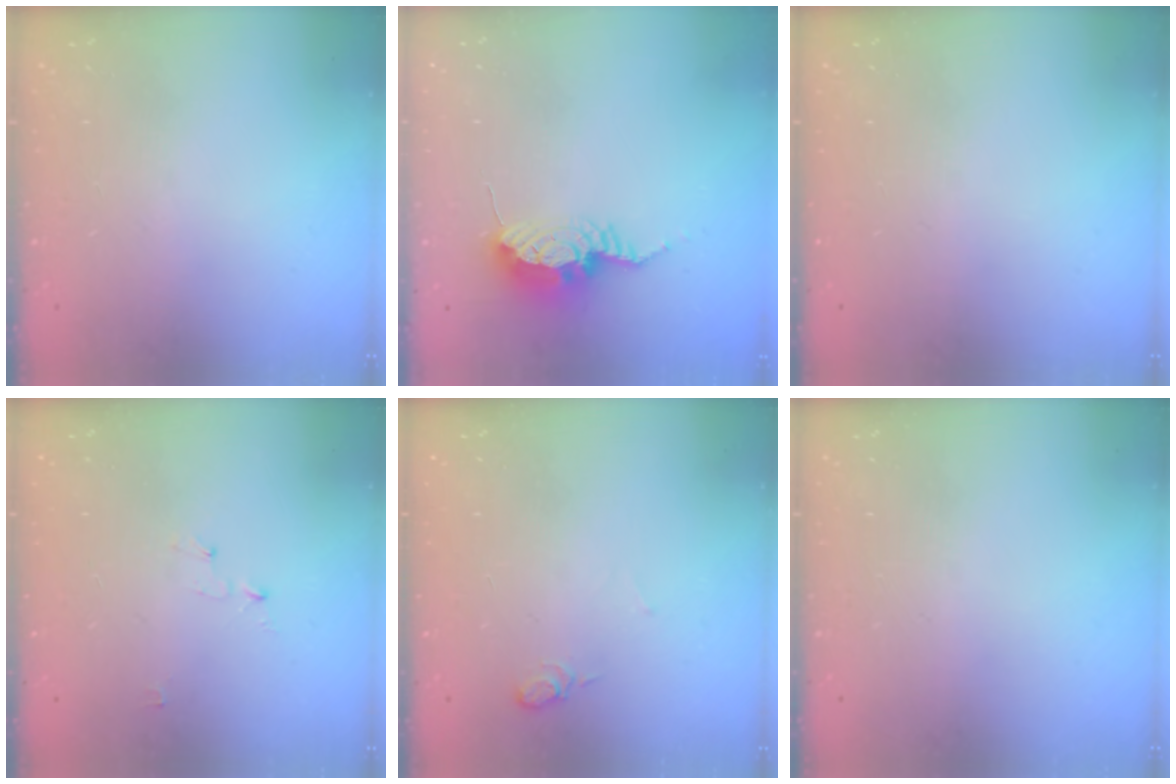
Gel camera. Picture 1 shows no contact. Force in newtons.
{"total": 9.9, "press": 9.8, "slide": 1.1}
{"total": 0.0}
{"total": 2.8, "press": 2.8, "slide": 0.3}
{"total": 5.6, "press": 5.5, "slide": 1.4}
{"total": 0.0}